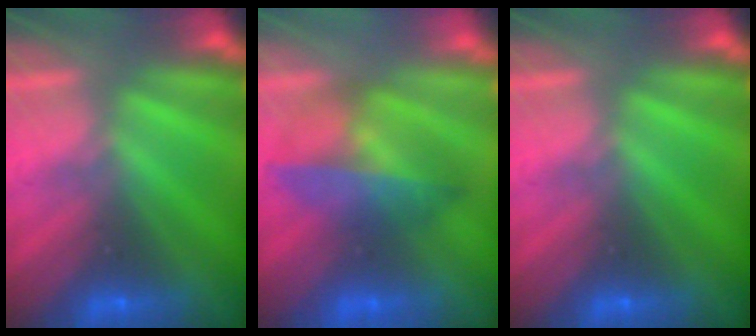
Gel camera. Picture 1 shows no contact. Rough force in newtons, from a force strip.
{"total": 4.5}
{"total": 0.0}